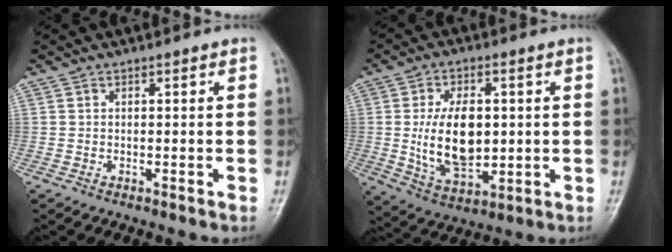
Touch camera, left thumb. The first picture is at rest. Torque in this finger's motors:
{"motor_torque": [1.67, 2.35, 1.65, 0.16, 0.22]}